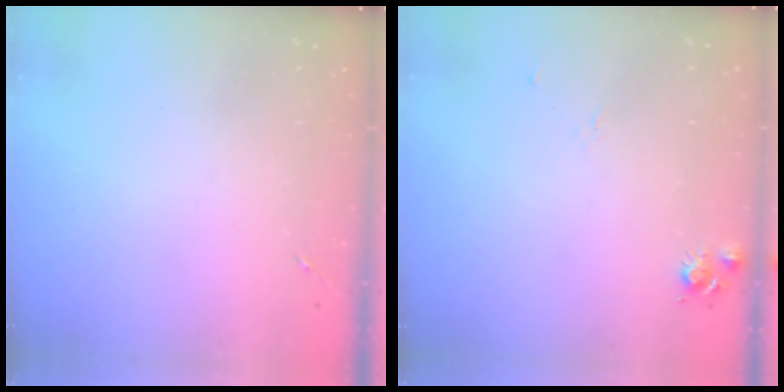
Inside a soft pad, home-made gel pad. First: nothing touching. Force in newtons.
{"total": 6.5, "press": 6.5, "slide": 0.8}